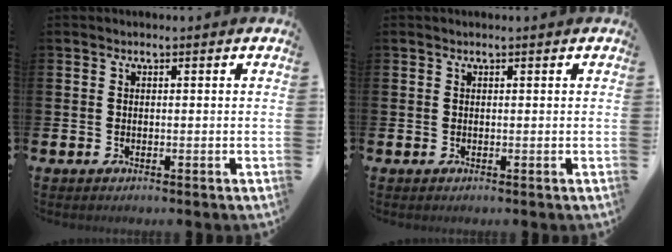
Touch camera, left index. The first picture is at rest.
{"total": 0.0}